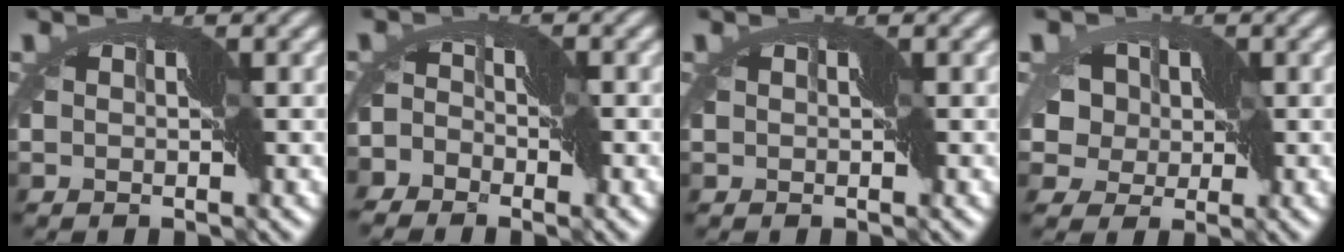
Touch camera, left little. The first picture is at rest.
{"total": 5.3, "force": [-4.1, 3.0, 1.4], "torque": [-0.015, -0.001, -0.068]}
{"total": 0.0}
{"total": 7.3, "force": [0.2, 6.5, 3.4], "torque": [-0.048, 0.032, -0.028]}